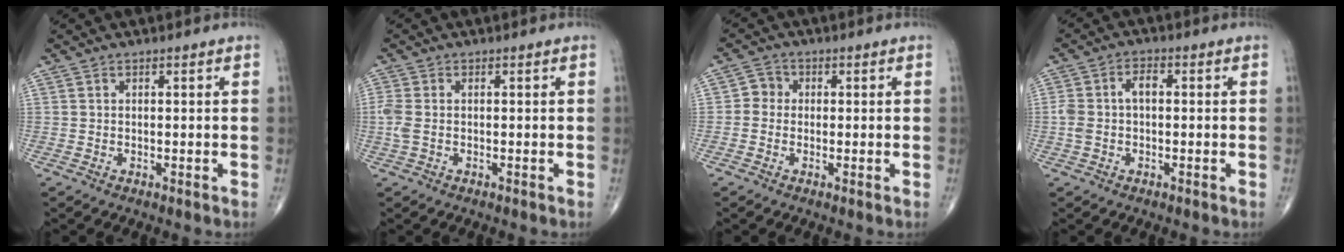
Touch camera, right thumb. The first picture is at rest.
{"total": 3.1, "force": [-0.2, 1.8, 2.6], "torque": [-0.086, 0.006, -0.003]}
{"total": 2.7, "force": [-0.3, 2.5, 1.0], "torque": [-0.001, 0.007, -0.018]}
{"total": 5.1, "force": [0.1, 3.0, 4.1], "torque": [-0.098, 0.023, 0.000]}